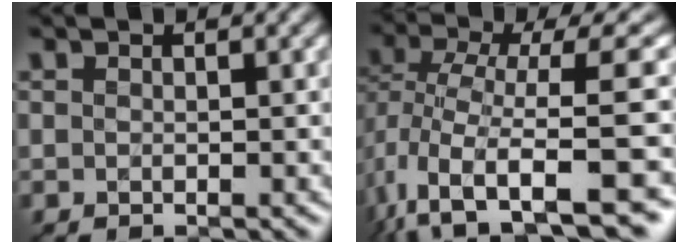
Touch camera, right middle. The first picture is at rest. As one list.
[{"total": 10.0, "force": [-3.3, 4.3, 8.4], "torque": [-0.163, -0.007, -0.041]}]